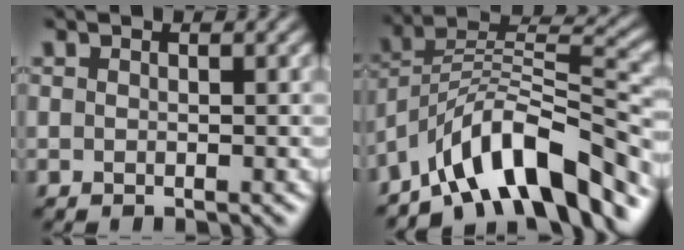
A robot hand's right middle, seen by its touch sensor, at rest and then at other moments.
{"total": 11.1, "force": [-7.6, 3.6, 7.3], "torque": [-0.106, 0.018, -0.147]}